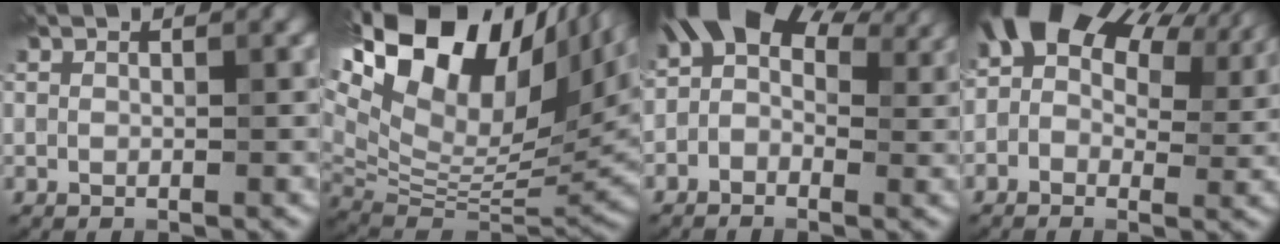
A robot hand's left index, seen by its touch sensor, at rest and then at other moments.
{"total": 19.2, "force": [9.3, 9.6, 13.8], "torque": [-0.269, 0.043, 0.170]}
{"total": 8.2, "force": [2.1, 5.5, 5.7], "torque": [-0.067, 0.018, 0.021]}
{"total": 10.5, "force": [4.3, 6.3, 7.3], "torque": [-0.104, 0.015, 0.064]}